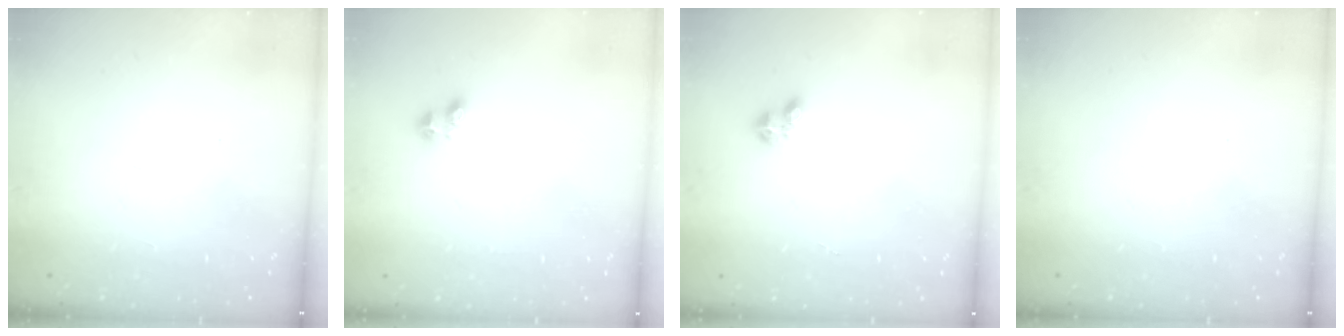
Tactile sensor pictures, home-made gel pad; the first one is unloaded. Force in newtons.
{"total": 2.2, "press": 2.2, "slide": 0.5}
{"total": 3.1, "press": 3.0, "slide": 0.5}
{"total": 0.0}